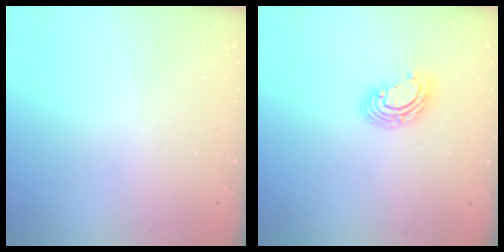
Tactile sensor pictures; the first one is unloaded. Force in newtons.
{"total": 7.3, "press": 7.1, "slide": 1.3}